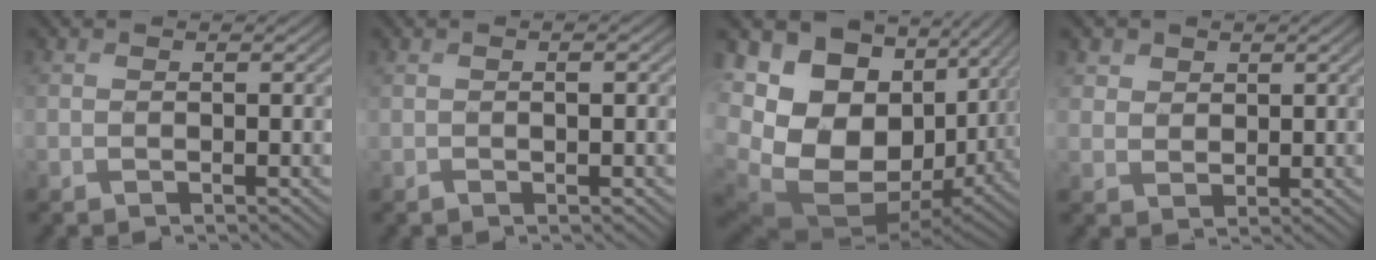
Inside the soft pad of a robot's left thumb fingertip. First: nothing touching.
{"total": 1.0, "force": [0.1, 0.0, 1.0], "torque": [-0.018, 0.002, 0.004]}
{"total": 19.2, "force": [2.2, 13.5, 13.6], "torque": [-0.282, -0.029, 0.099]}
{"total": 4.6, "force": [2.8, 3.3, 1.5], "torque": [-0.066, -0.002, 0.061]}